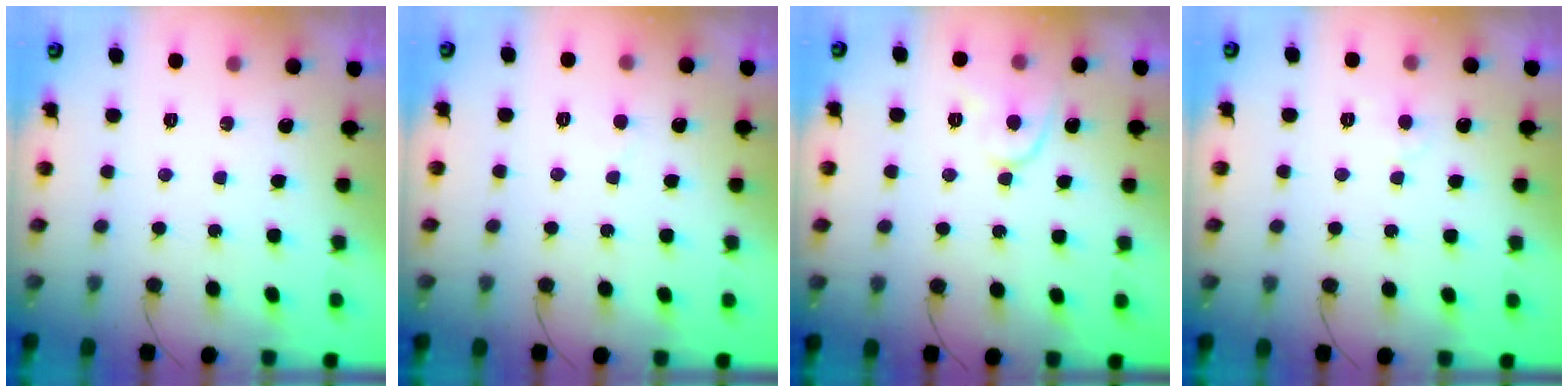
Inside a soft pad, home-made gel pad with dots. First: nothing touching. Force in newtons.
{"total": 2.7, "press": 2.7, "slide": 0.2}
{"total": 7.4, "press": 7.4, "slide": 0.6}
{"total": 4.1, "press": 4.0, "slide": 0.4}